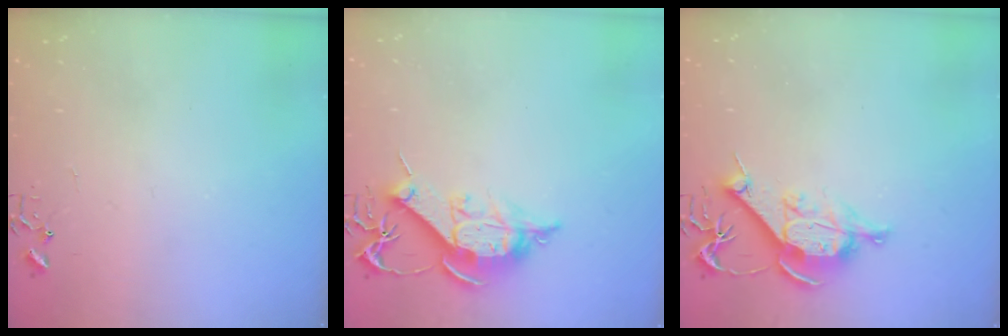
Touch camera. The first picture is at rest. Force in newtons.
{"total": 12.5, "press": 12.5, "slide": 0.7}
{"total": 10.0, "press": 10.0, "slide": 0.7}